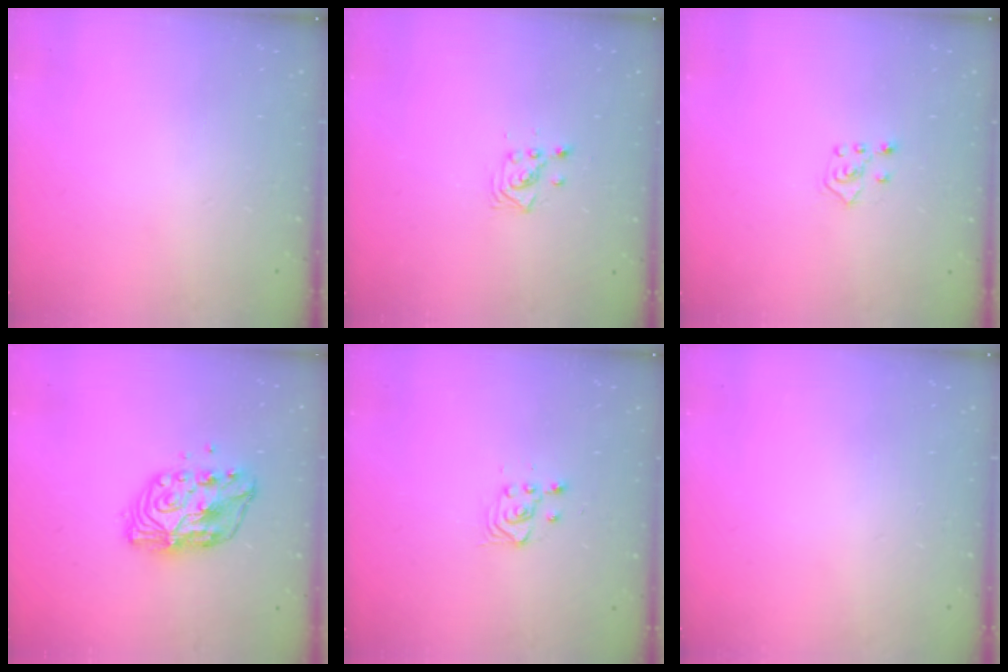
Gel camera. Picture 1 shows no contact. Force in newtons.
{"total": 3.3, "press": 3.3, "slide": 0.4}
{"total": 5.0, "press": 4.9, "slide": 0.8}
{"total": 9.8, "press": 9.8, "slide": 0.7}
{"total": 3.6, "press": 3.3, "slide": 1.4}
{"total": 0.0}